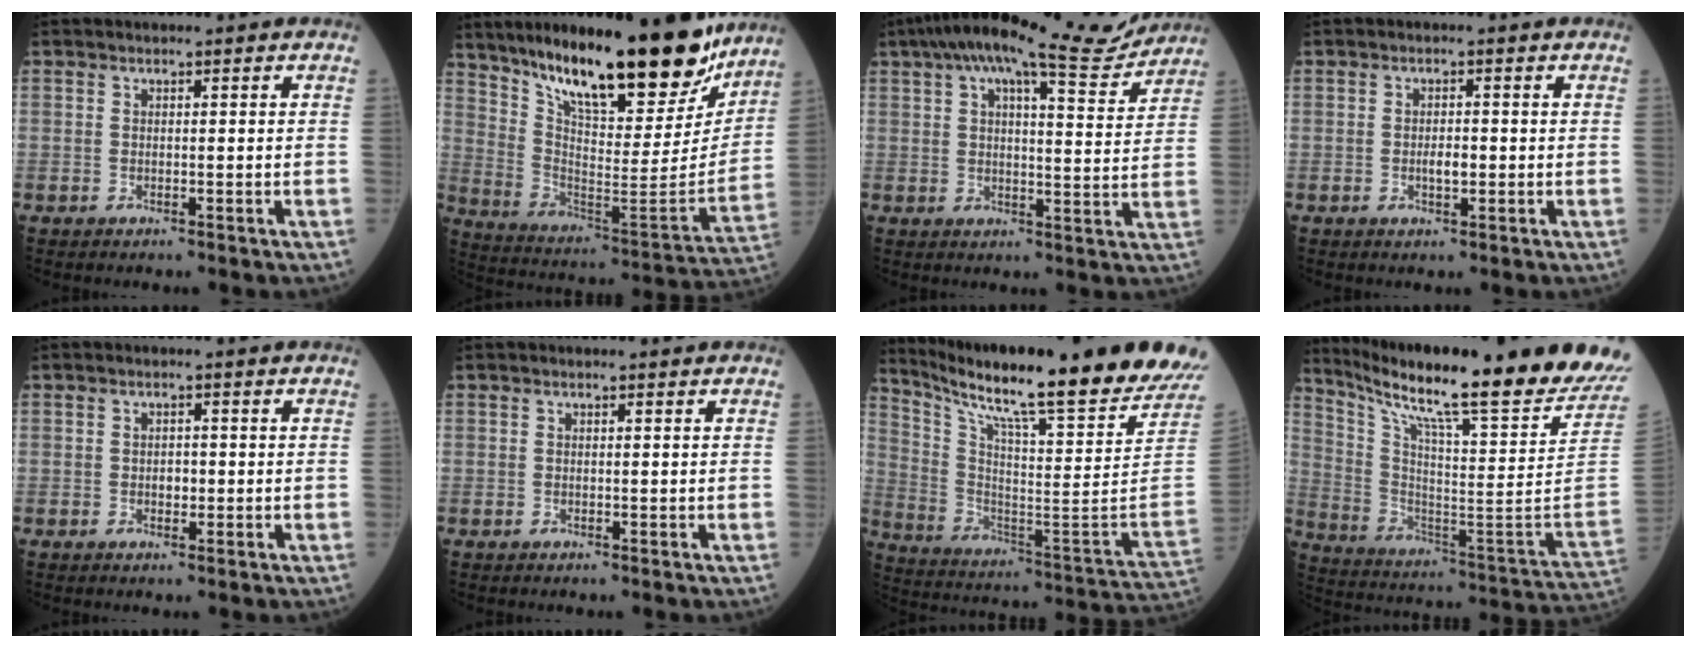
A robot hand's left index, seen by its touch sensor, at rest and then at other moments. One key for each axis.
{"total": 26.0, "fx": 20.3, "fy": 5.4, "fz": 15.3, "tx": -0.250, "ty": -0.028, "tz": 0.313}
{"total": 14.6, "fx": 12.7, "fy": 1.7, "fz": 7.0, "tx": -0.119, "ty": 0.015, "tz": 0.175}
{"total": 2.0, "fx": -0.3, "fy": 0.7, "fz": 1.8, "tx": -0.033, "ty": 0.001, "tz": -0.005}
{"total": 1.4, "fx": -0.2, "fy": 0.9, "fz": 1.0, "tx": -0.016, "ty": 0.002, "tz": -0.001}
{"total": 0.0}
{"total": 27.6, "fx": 22.5, "fy": -1.5, "fz": 15.8, "tx": -0.283, "ty": -0.084, "tz": 0.334}
{"total": 29.0, "fx": 23.9, "fy": -1.2, "fz": 16.4, "tx": -0.290, "ty": -0.094, "tz": 0.345}